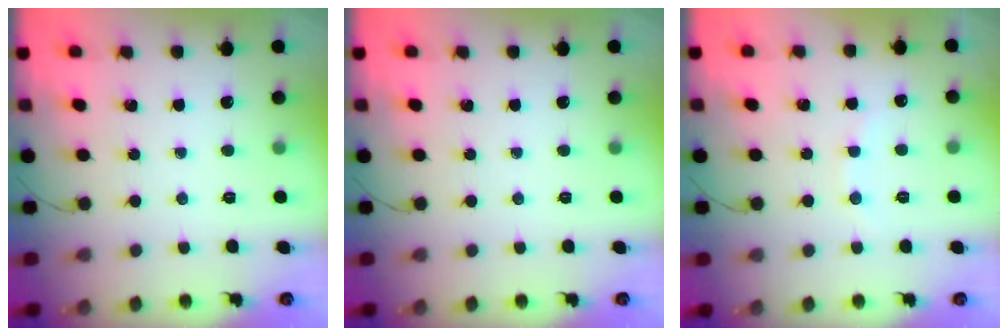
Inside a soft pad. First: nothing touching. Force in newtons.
{"total": 0.0}
{"total": 7.3, "press": 7.1, "slide": 1.5}